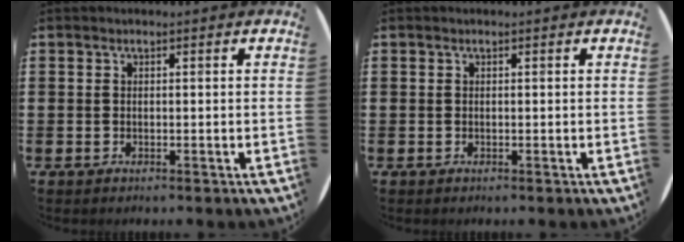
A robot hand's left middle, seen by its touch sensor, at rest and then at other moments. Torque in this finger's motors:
{"motor_torque": [-0.03, 0.03, 0.00, 0.00]}